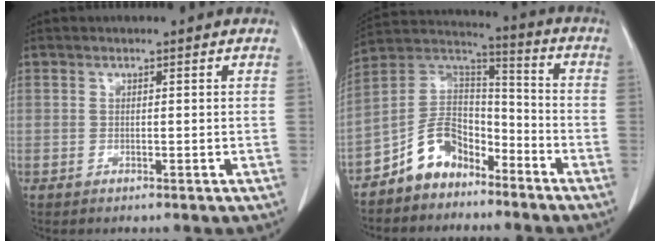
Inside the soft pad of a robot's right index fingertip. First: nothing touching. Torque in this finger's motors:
{"motor_torque": [-0.02, 0.13, -0.02, -0.07]}